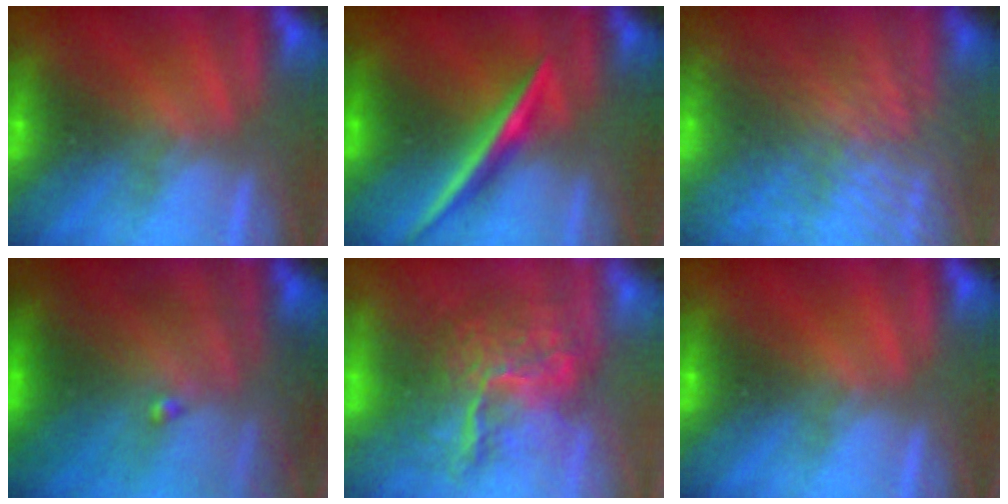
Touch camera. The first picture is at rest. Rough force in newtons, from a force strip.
{"total": 1.9}
{"total": 6.6}
{"total": 7.2}
{"total": 11.2}
{"total": 0.0}